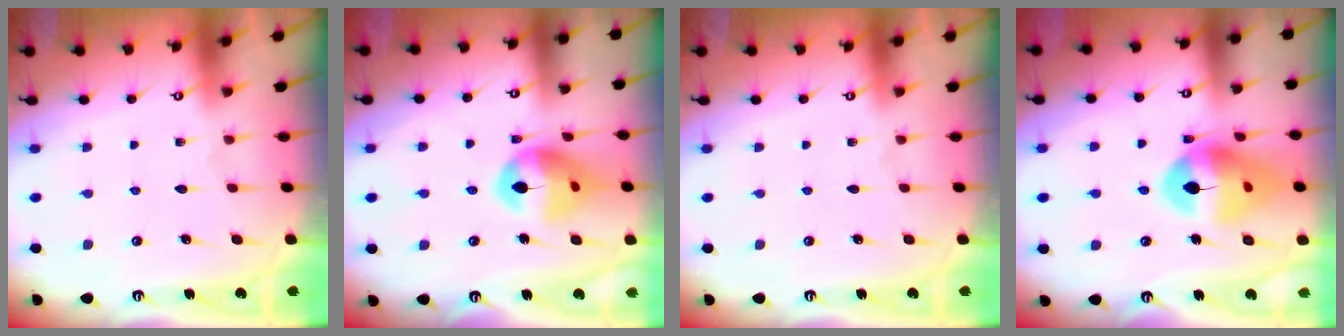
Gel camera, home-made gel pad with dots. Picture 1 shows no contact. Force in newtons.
{"total": 13.5, "press": 13.4, "slide": 1.4}
{"total": 0.0}
{"total": 15.6, "press": 15.5, "slide": 1.9}